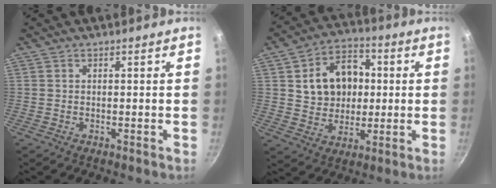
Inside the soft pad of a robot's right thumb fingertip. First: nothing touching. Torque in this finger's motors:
{"motor_torque": [-0.43, 0.53, -0.12, 0.19, 0.12]}